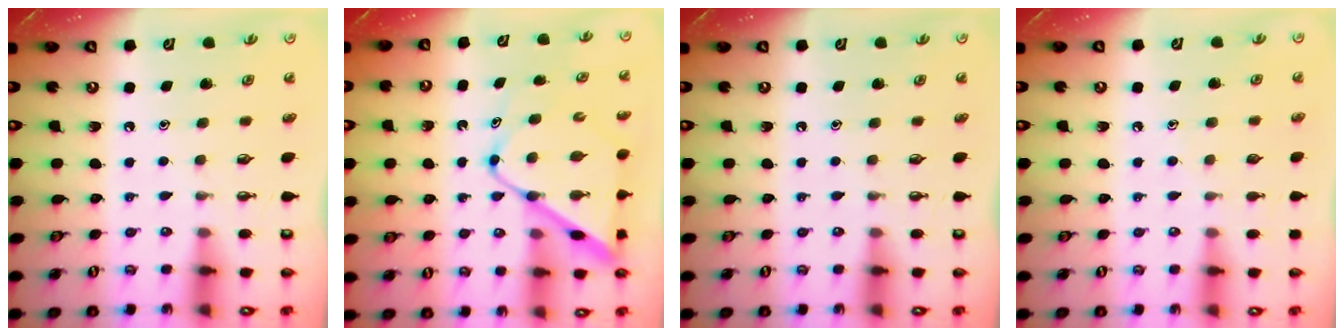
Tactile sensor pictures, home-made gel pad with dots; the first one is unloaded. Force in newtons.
{"total": 12.7, "press": 12.7, "slide": 1.2}
{"total": 0.0}
{"total": 4.3, "press": 4.3, "slide": 0.5}